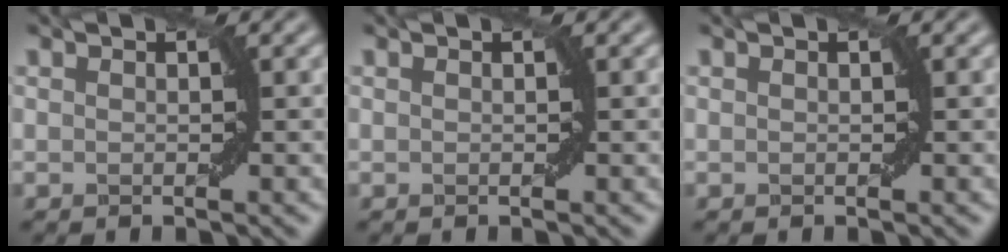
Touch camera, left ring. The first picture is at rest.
{"total": 0.0}
{"total": 0.0}